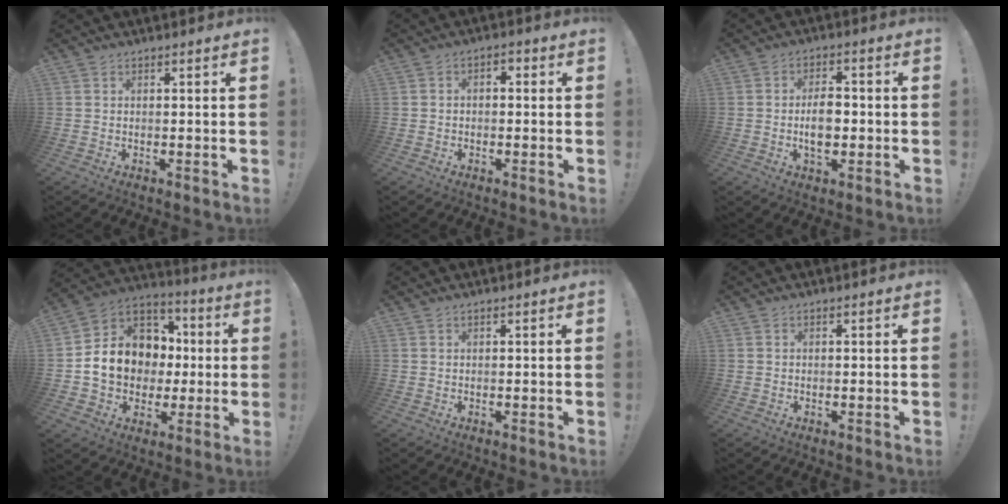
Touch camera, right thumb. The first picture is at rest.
{"total": 2.3, "force": [-1.4, 1.4, 1.2], "torque": [-0.012, 0.006, -0.028]}
{"total": 7.4, "force": [-1.2, 4.5, 5.7], "torque": [-0.093, 0.003, -0.025]}
{"total": 14.9, "force": [-0.1, 12.7, 7.8], "torque": [-0.116, 0.008, 0.014]}
{"total": 0.0}
{"total": 0.0}